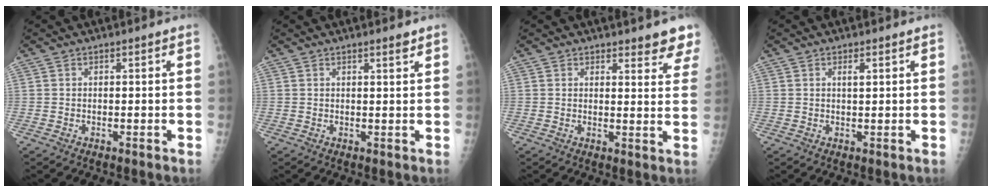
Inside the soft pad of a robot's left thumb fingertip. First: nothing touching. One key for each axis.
{"total": 1.4, "fx": 1.1, "fy": 0.1, "fz": 0.8, "tx": -0.009, "ty": -0.008, "tz": 0.018}
{"total": 6.1, "fx": 5.4, "fy": 1.9, "fz": 2.2, "tx": 0.010, "ty": -0.031, "tz": 0.048}
{"total": 1.4, "fx": 0.6, "fy": 0.4, "fz": 1.1, "tx": -0.014, "ty": 0.001, "tz": 0.011}